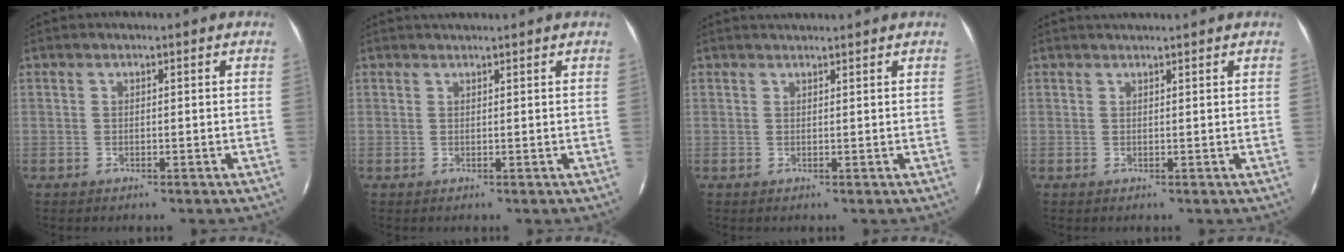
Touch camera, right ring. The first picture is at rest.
{"total": 1.0, "force": [1.0, -0.2, 0.2], "torque": [-0.011, -0.002, 0.015]}
{"total": 1.4, "force": [1.4, -0.1, 0.2], "torque": [-0.009, -0.001, 0.021]}
{"total": 1.5, "force": [1.5, -0.2, 0.4], "torque": [-0.015, -0.001, 0.019]}